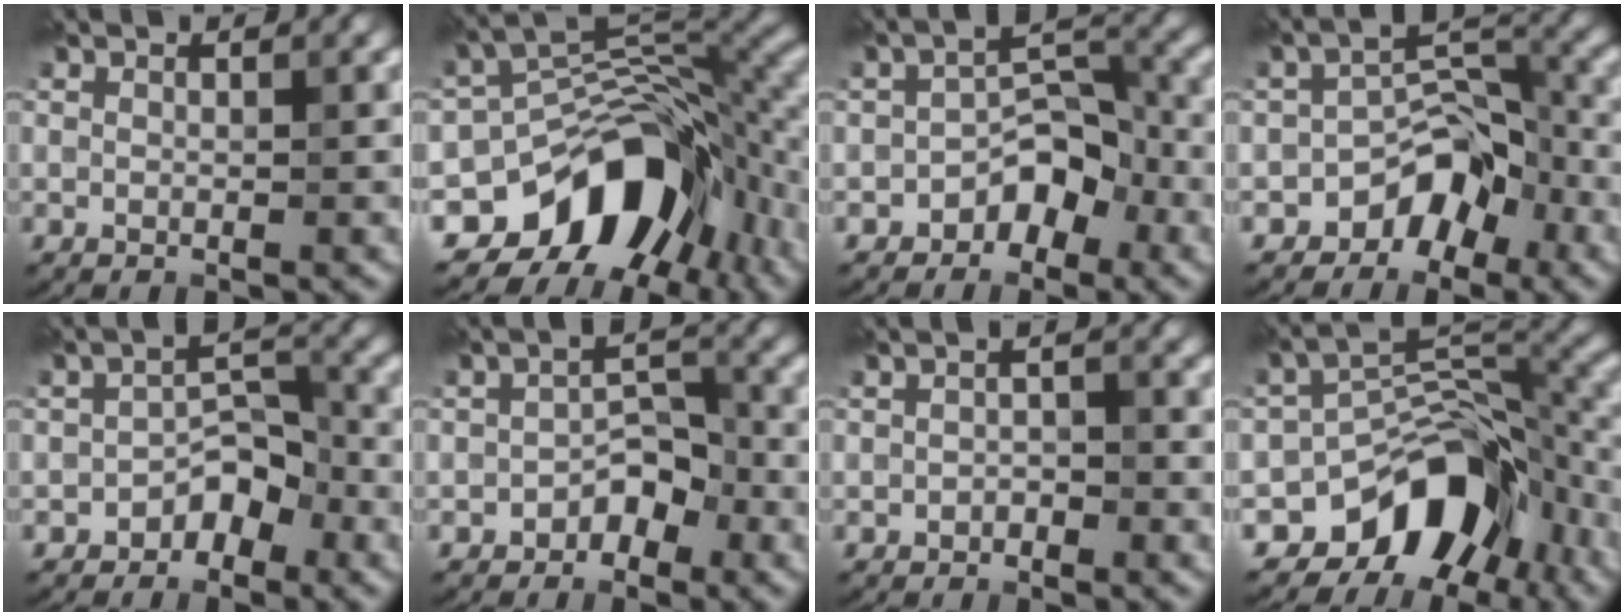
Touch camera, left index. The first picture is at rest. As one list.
[{"total": 12.6, "force": [-6.4, 7.8, 7.6], "torque": [-0.119, 0.000, -0.110]}, {"total": 4.2, "force": [-2.6, 2.3, 2.5], "torque": [-0.024, 0.019, -0.044]}, {"total": 5.2, "force": [-3.3, 3.0, 2.6], "torque": [-0.019, 0.017, -0.058]}, {"total": 3.3, "force": [-2.2, 1.7, 1.8], "torque": [-0.020, 0.018, -0.038]}, {"total": 2.9, "force": [-1.8, 1.5, 1.6], "torque": [-0.018, 0.016, -0.032]}, {"total": 1.0, "force": [-0.6, 0.5, 0.7], "torque": [-0.016, 0.004, -0.010]}, {"total": 10.2, "force": [-5.9, 6.0, 5.9], "torque": [-0.074, 0.004, -0.107]}]